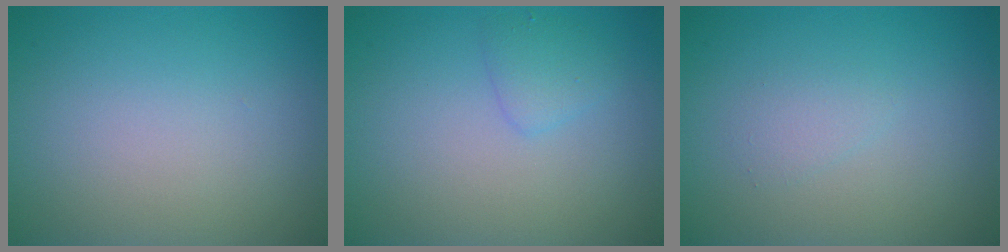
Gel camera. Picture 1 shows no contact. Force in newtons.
{"total": 1.4, "press": 1.4, "slide": 0.1}
{"total": 1.1, "press": 1.1, "slide": 0.1}